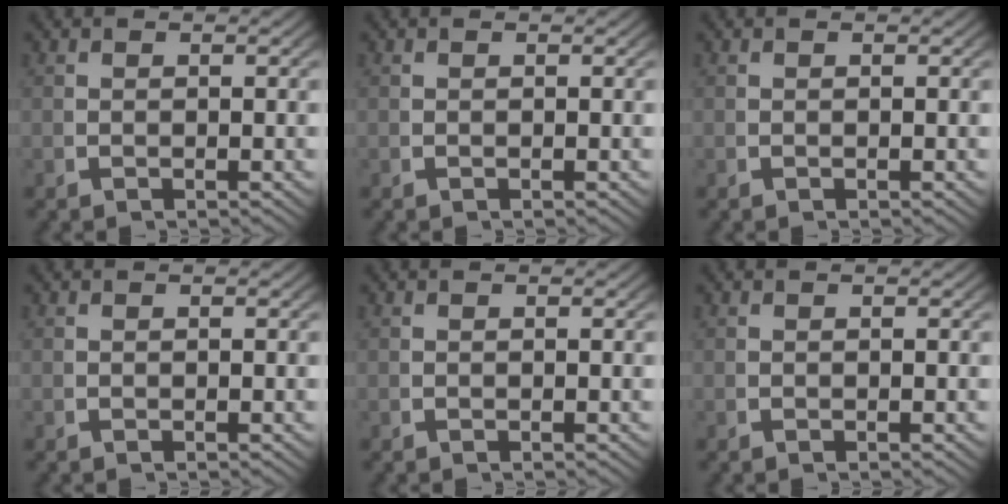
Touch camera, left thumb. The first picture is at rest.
{"total": 0.0}
{"total": 0.0}
{"total": 0.0}
{"total": 0.0}
{"total": 0.0}